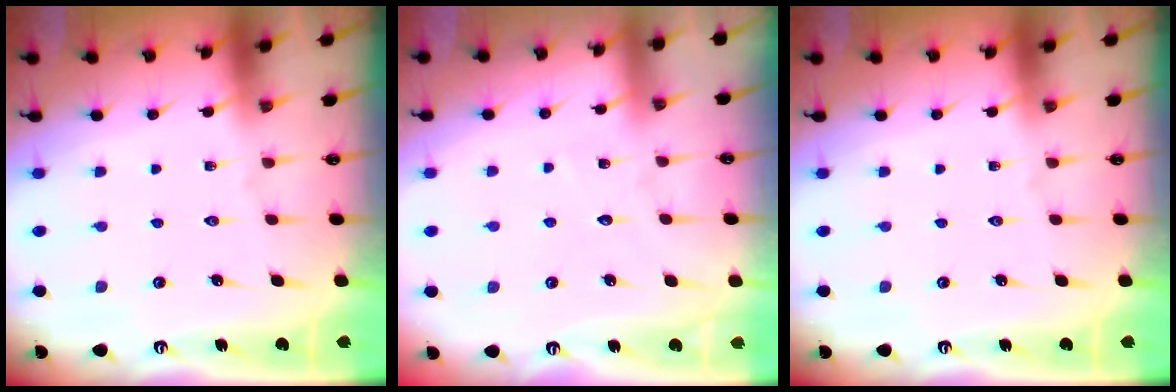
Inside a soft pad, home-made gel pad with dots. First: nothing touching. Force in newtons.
{"total": 2.6, "press": 2.6, "slide": 0.3}
{"total": 0.0}